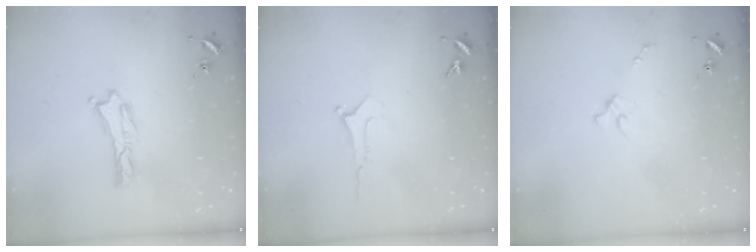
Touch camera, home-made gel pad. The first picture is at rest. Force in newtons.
{"total": 0.0}
{"total": 2.0, "press": 2.0, "slide": 0.2}